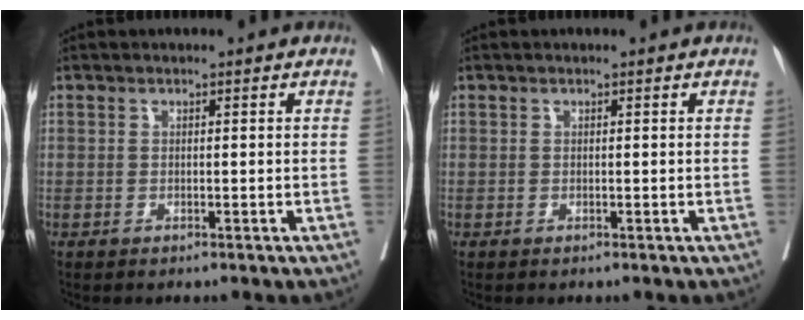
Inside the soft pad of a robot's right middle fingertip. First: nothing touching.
{"total": 0.0}